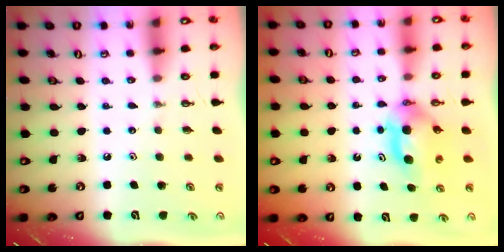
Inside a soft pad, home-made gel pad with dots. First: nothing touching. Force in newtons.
{"total": 5.5, "press": 5.1, "slide": 2.0}